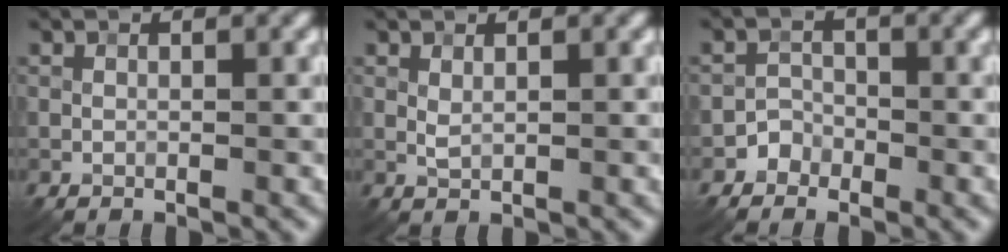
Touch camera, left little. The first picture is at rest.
{"total": 0.8, "force": [0.4, 0.3, 0.6], "torque": [-0.016, -0.002, 0.011]}
{"total": 1.5, "force": [-1.0, 1.2, -0.1], "torque": [0.013, 0.009, -0.018]}